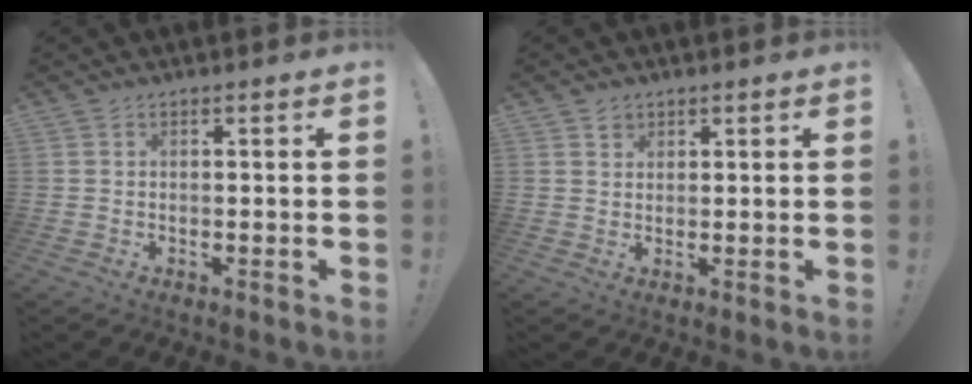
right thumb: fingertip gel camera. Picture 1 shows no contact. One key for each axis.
{"total": 1.7, "fx": 1.3, "fy": 1.2, "fz": 0.1, "tx": 0.007, "ty": -0.008, "tz": 0.022}